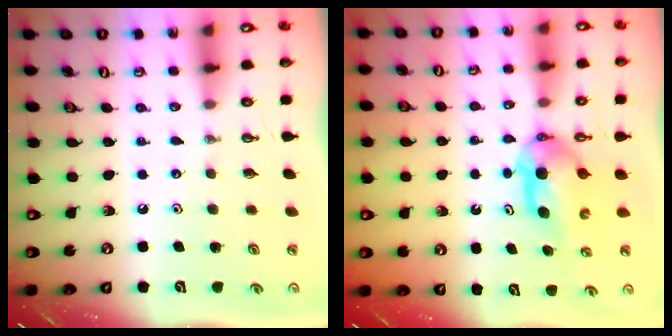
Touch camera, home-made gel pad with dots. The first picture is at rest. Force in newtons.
{"total": 6.7, "press": 6.6, "slide": 1.5}